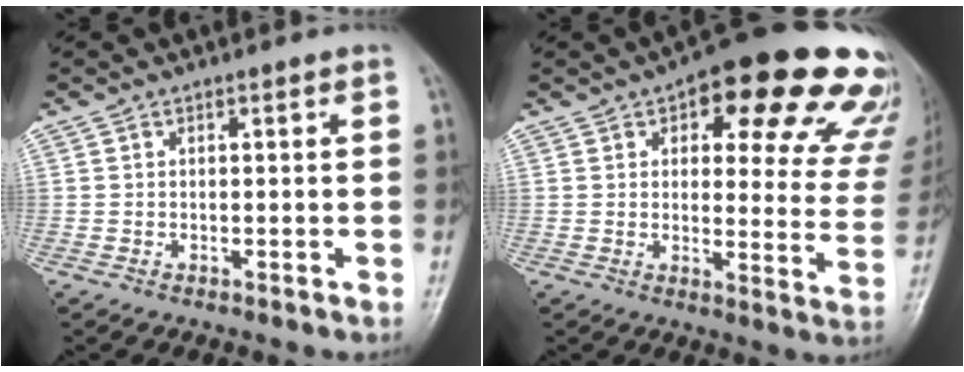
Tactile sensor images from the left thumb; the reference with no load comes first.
{"total": 24.6, "force": [14.3, 9.4, 17.6], "torque": [-0.172, -0.037, 0.164]}